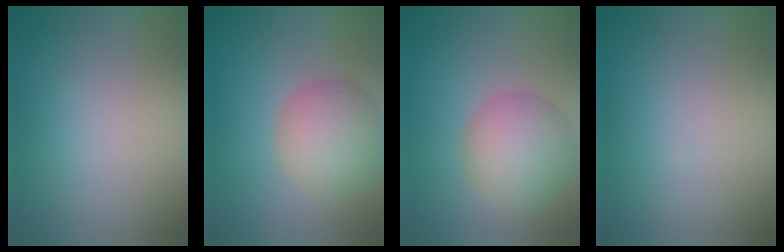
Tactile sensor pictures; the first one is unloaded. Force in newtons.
{"total": 6.0, "press": 6.0, "slide": 0.4}
{"total": 6.5, "press": 6.5, "slide": 0.2}
{"total": 0.0}